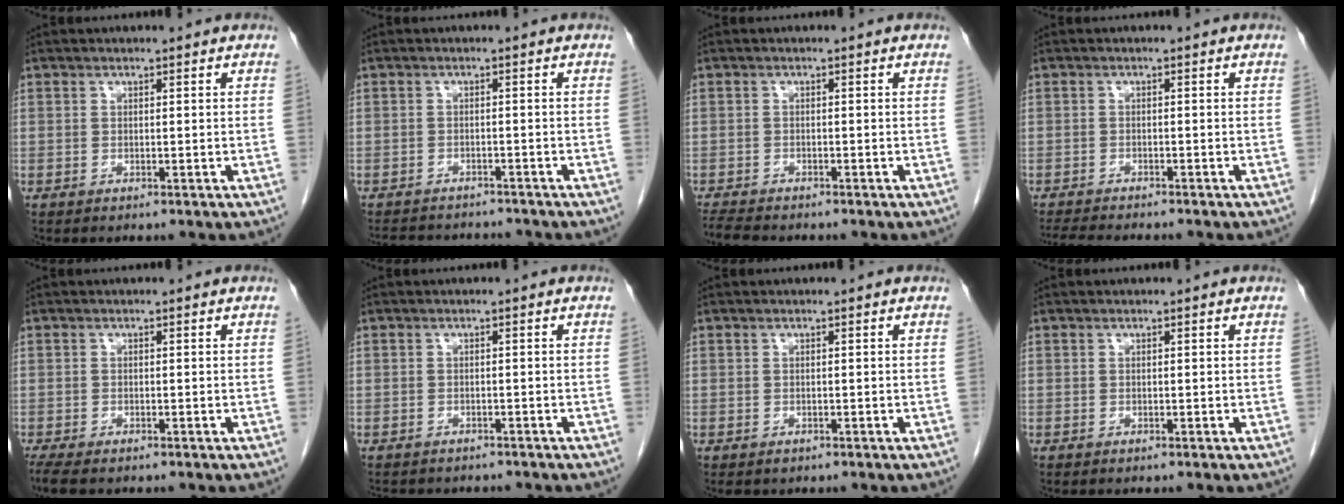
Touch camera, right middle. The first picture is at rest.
{"total": 8.9, "force": [-8.2, 2.4, 2.3], "torque": [-0.039, 0.006, -0.107]}
{"total": 4.3, "force": [-3.8, 1.2, 1.6], "torque": [-0.030, -0.010, -0.060]}
{"total": 6.8, "force": [-6.2, 0.6, 2.8], "torque": [-0.041, -0.013, -0.097]}
{"total": 3.7, "force": [-2.9, 1.0, 2.0], "torque": [-0.043, -0.013, -0.047]}
{"total": 6.2, "force": [-5.4, 2.5, 1.8], "torque": [-0.025, 0.002, -0.068]}
{"total": 0.5, "force": [-0.3, 0.4, 0.1], "torque": [-0.008, 0.002, -0.002]}
{"total": 0.0}